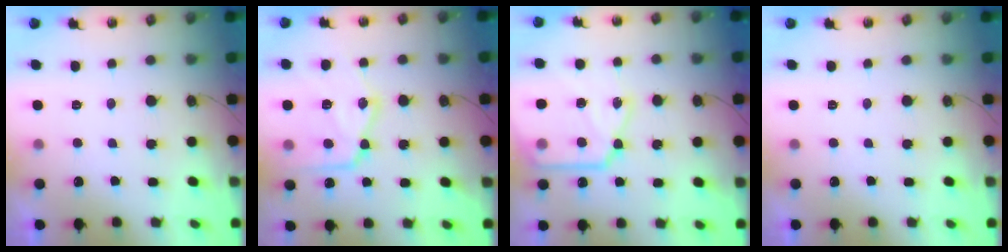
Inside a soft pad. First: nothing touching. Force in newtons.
{"total": 18.0, "press": 17.9, "slide": 1.8}
{"total": 17.8, "press": 17.7, "slide": 1.8}
{"total": 0.0}